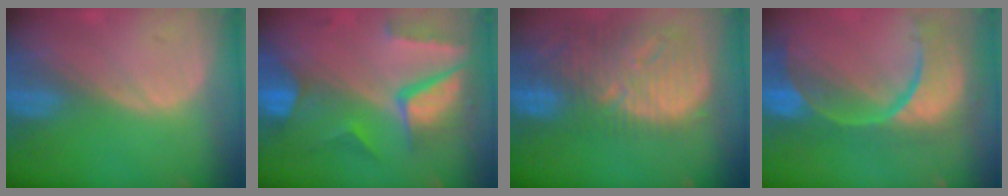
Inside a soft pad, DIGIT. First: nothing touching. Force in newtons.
{"total": 10.3, "press": 8.8, "slide": 5.5}
{"total": 13.5, "press": 11.7, "slide": 6.8}
{"total": 13.7, "press": 10.8, "slide": 8.4}